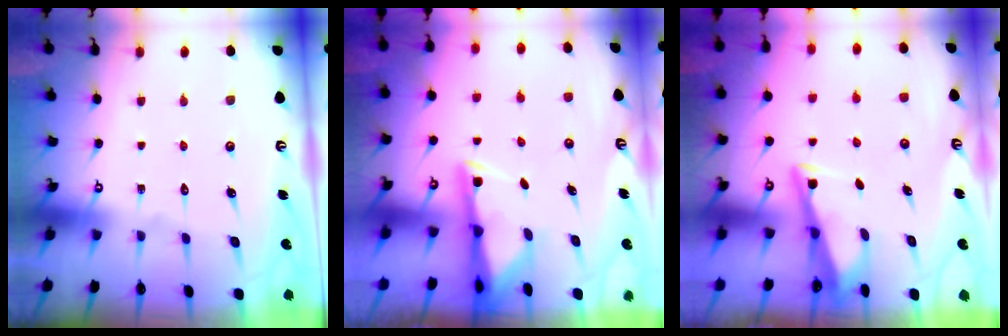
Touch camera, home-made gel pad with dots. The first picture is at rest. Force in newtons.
{"total": 2.9, "press": 2.8, "slide": 0.7}
{"total": 3.5, "press": 3.5, "slide": 0.3}